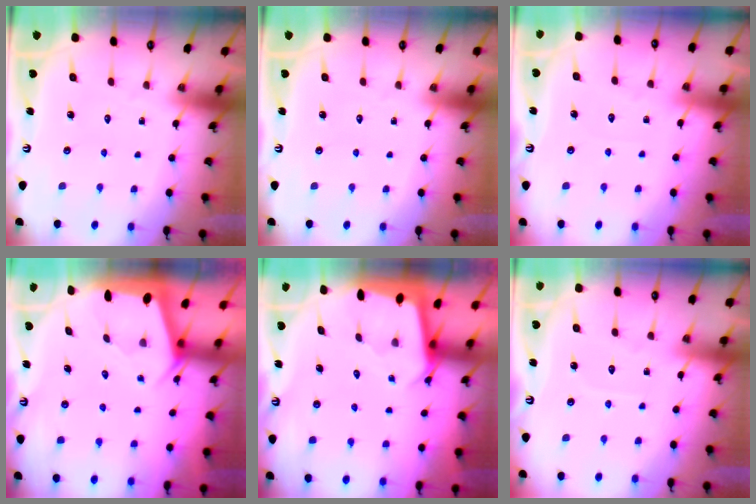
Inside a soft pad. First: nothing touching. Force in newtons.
{"total": 0.0}
{"total": 2.5, "press": 2.5, "slide": 0.5}
{"total": 1.9, "press": 1.8, "slide": 0.3}
{"total": 2.3, "press": 2.3, "slide": 0.1}
{"total": 3.6, "press": 3.6, "slide": 0.5}